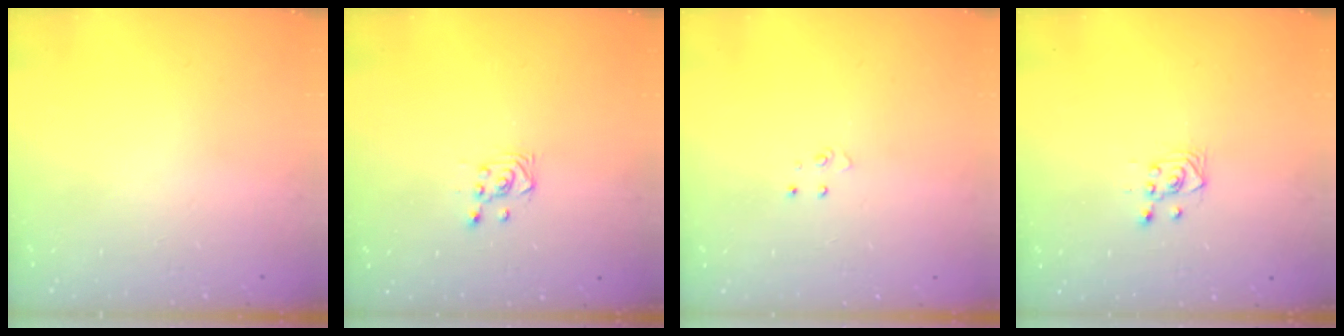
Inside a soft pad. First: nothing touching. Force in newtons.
{"total": 3.5, "press": 3.4, "slide": 0.8}
{"total": 3.4, "press": 3.4, "slide": 0.3}
{"total": 4.2, "press": 3.9, "slide": 1.7}